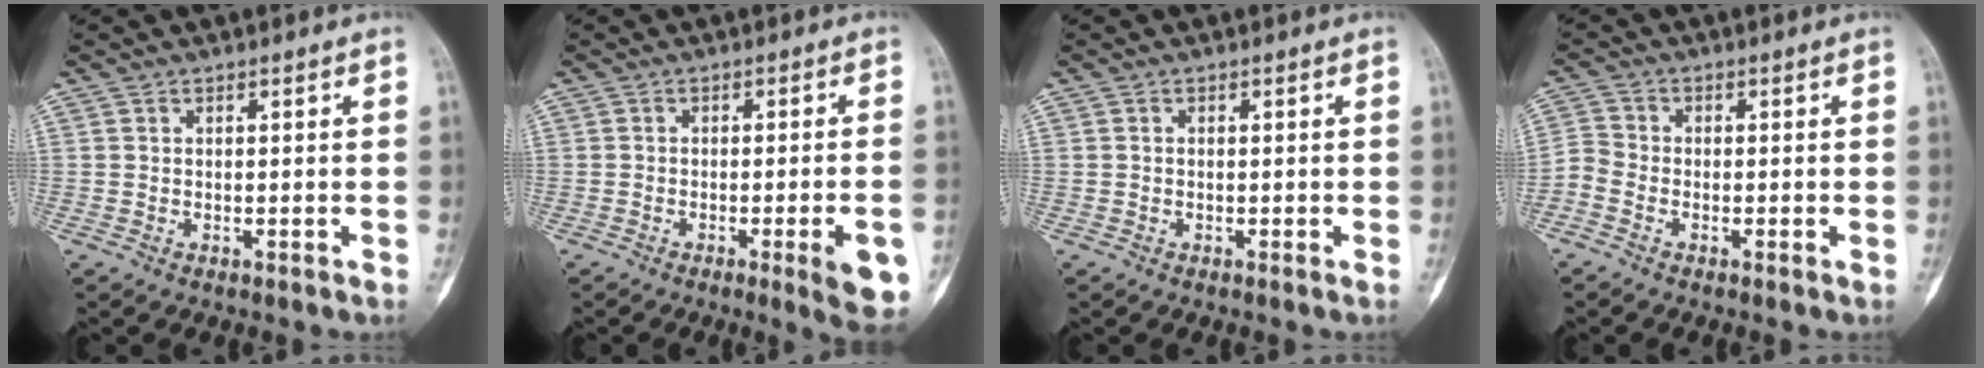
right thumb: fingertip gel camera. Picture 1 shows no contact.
{"total": 8.7, "force": [-3.5, 1.3, 7.8], "torque": [-0.097, 0.003, -0.043]}
{"total": 0.0}
{"total": 3.3, "force": [-1.9, 2.2, 1.5], "torque": [-0.030, 0.008, -0.051]}